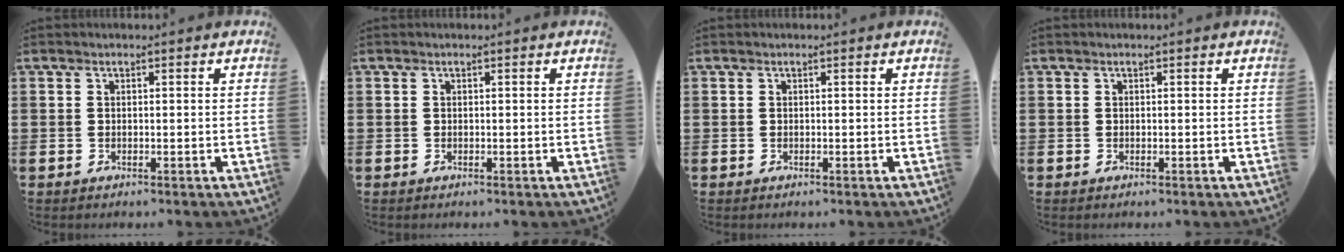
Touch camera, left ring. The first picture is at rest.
{"total": 0.0}
{"total": 0.0}
{"total": 0.0}